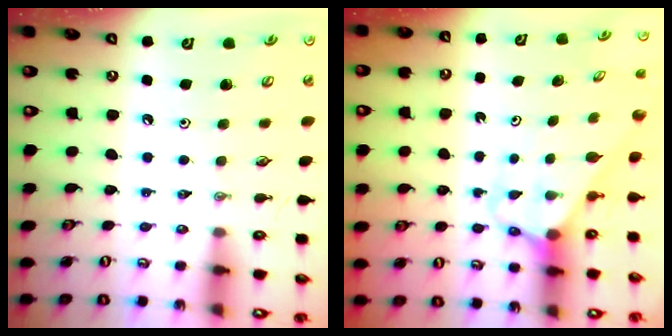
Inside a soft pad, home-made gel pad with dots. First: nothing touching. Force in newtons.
{"total": 2.8, "press": 2.8, "slide": 0.2}